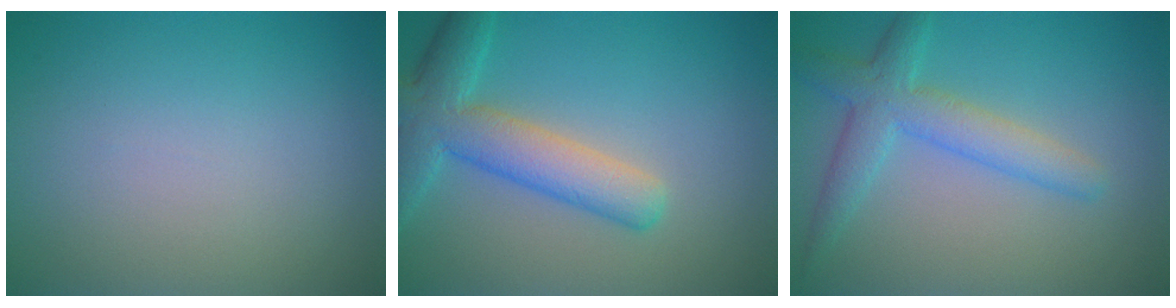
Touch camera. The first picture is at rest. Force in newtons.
{"total": 5.9, "press": 5.9, "slide": 0.4}
{"total": 4.0, "press": 4.0, "slide": 0.2}